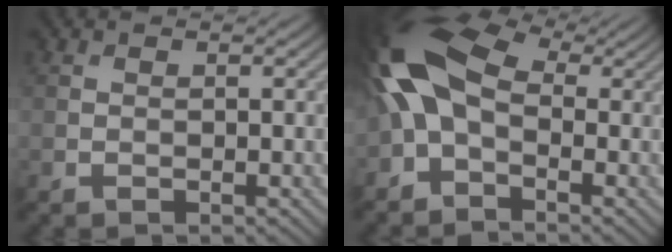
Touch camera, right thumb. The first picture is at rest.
{"total": 12.1, "force": [-0.5, 6.8, 10.0], "torque": [-0.235, 0.022, -0.039]}